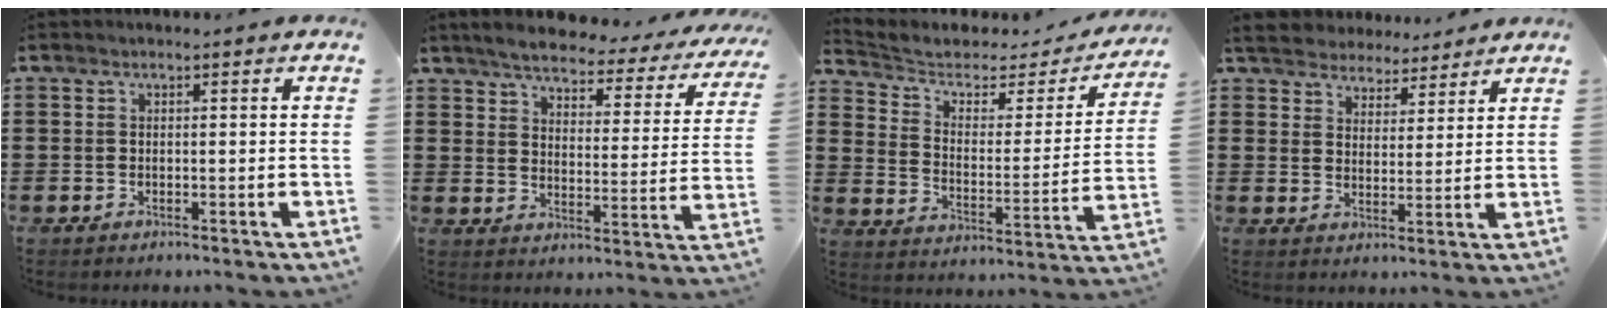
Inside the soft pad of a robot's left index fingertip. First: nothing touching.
{"total": 4.6, "force": [4.3, 0.6, 1.6], "torque": [-0.056, -0.028, 0.068]}
{"total": 3.5, "force": [2.3, 2.3, 1.5], "torque": [-0.048, -0.014, 0.031]}
{"total": 4.4, "force": [4.2, 1.3, -0.4], "torque": [-0.015, -0.017, 0.074]}